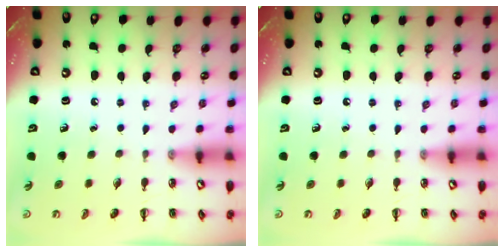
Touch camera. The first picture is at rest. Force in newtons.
{"total": 0.0}